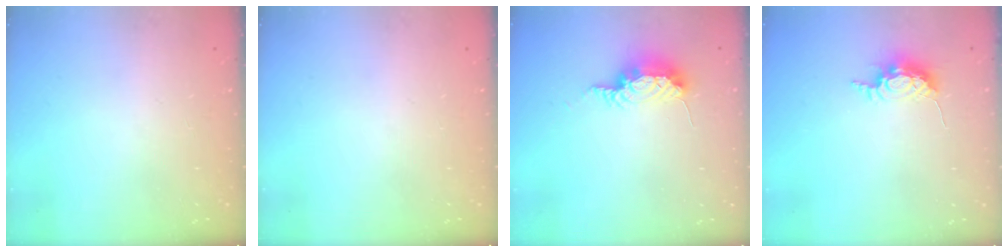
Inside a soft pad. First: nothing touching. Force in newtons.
{"total": 0.0}
{"total": 7.9, "press": 7.7, "slide": 1.8}
{"total": 7.2, "press": 7.1, "slide": 0.5}